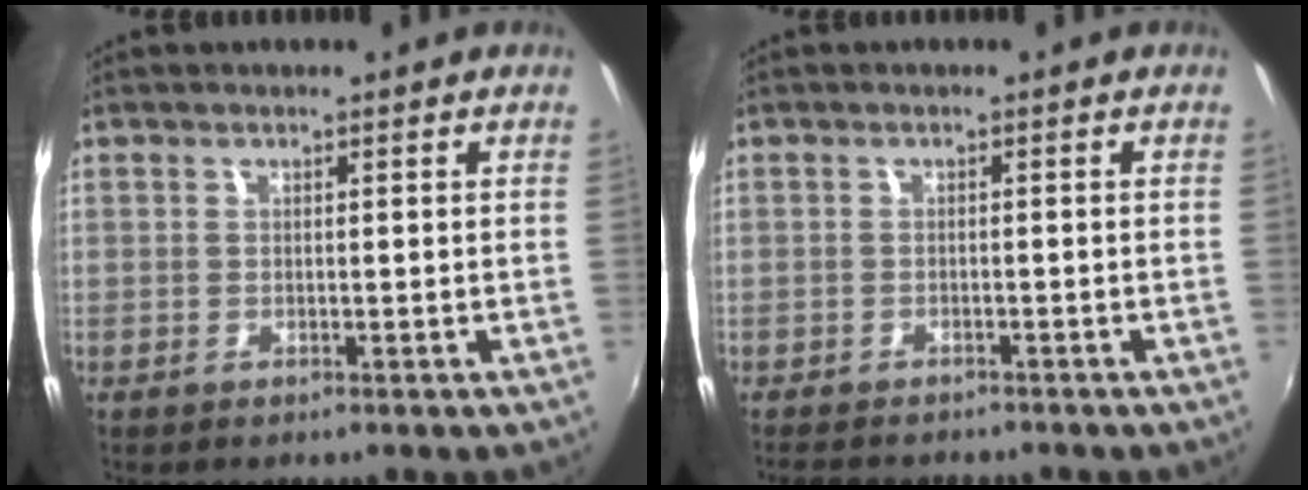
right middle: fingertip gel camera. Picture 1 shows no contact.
{"total": 5.1, "force": [-4.7, 1.3, 1.6], "torque": [-0.042, -0.014, -0.070]}